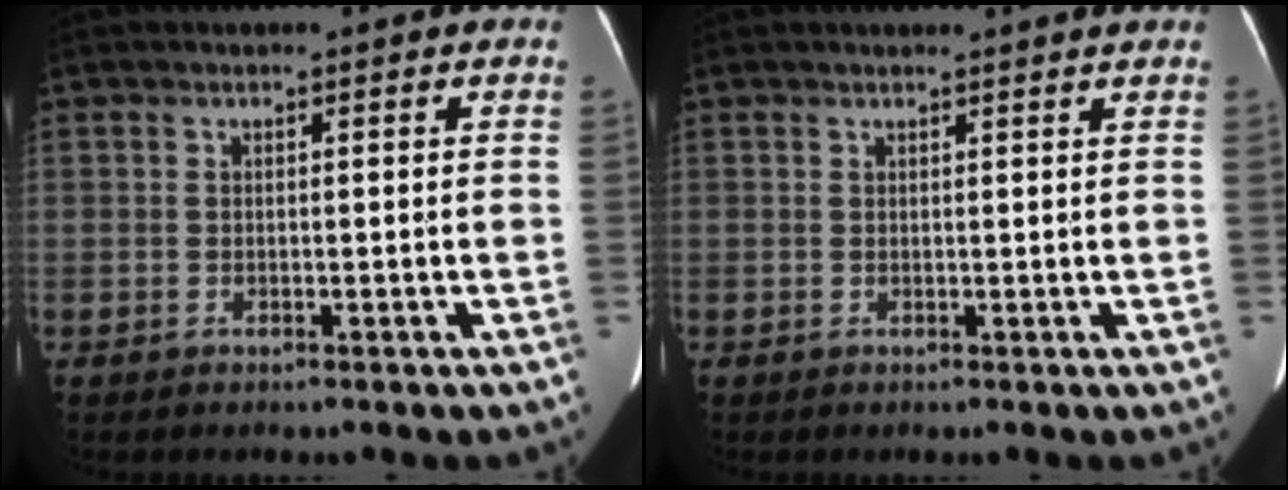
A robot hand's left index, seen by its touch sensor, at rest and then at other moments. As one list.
[{"total": 2.6, "force": [2.4, -0.5, 0.8], "torque": [-0.014, 0.002, 0.027]}]